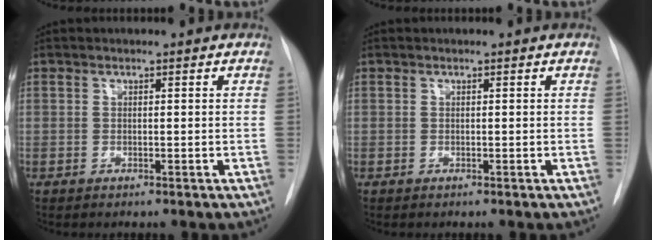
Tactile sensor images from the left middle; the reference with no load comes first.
{"total": 0.0}